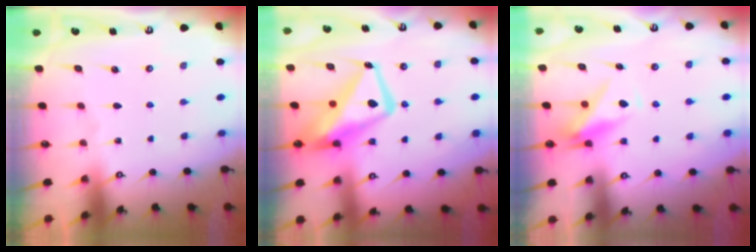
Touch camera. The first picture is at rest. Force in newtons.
{"total": 13.9, "press": 13.8, "slide": 2.2}
{"total": 9.2, "press": 9.1, "slide": 1.6}